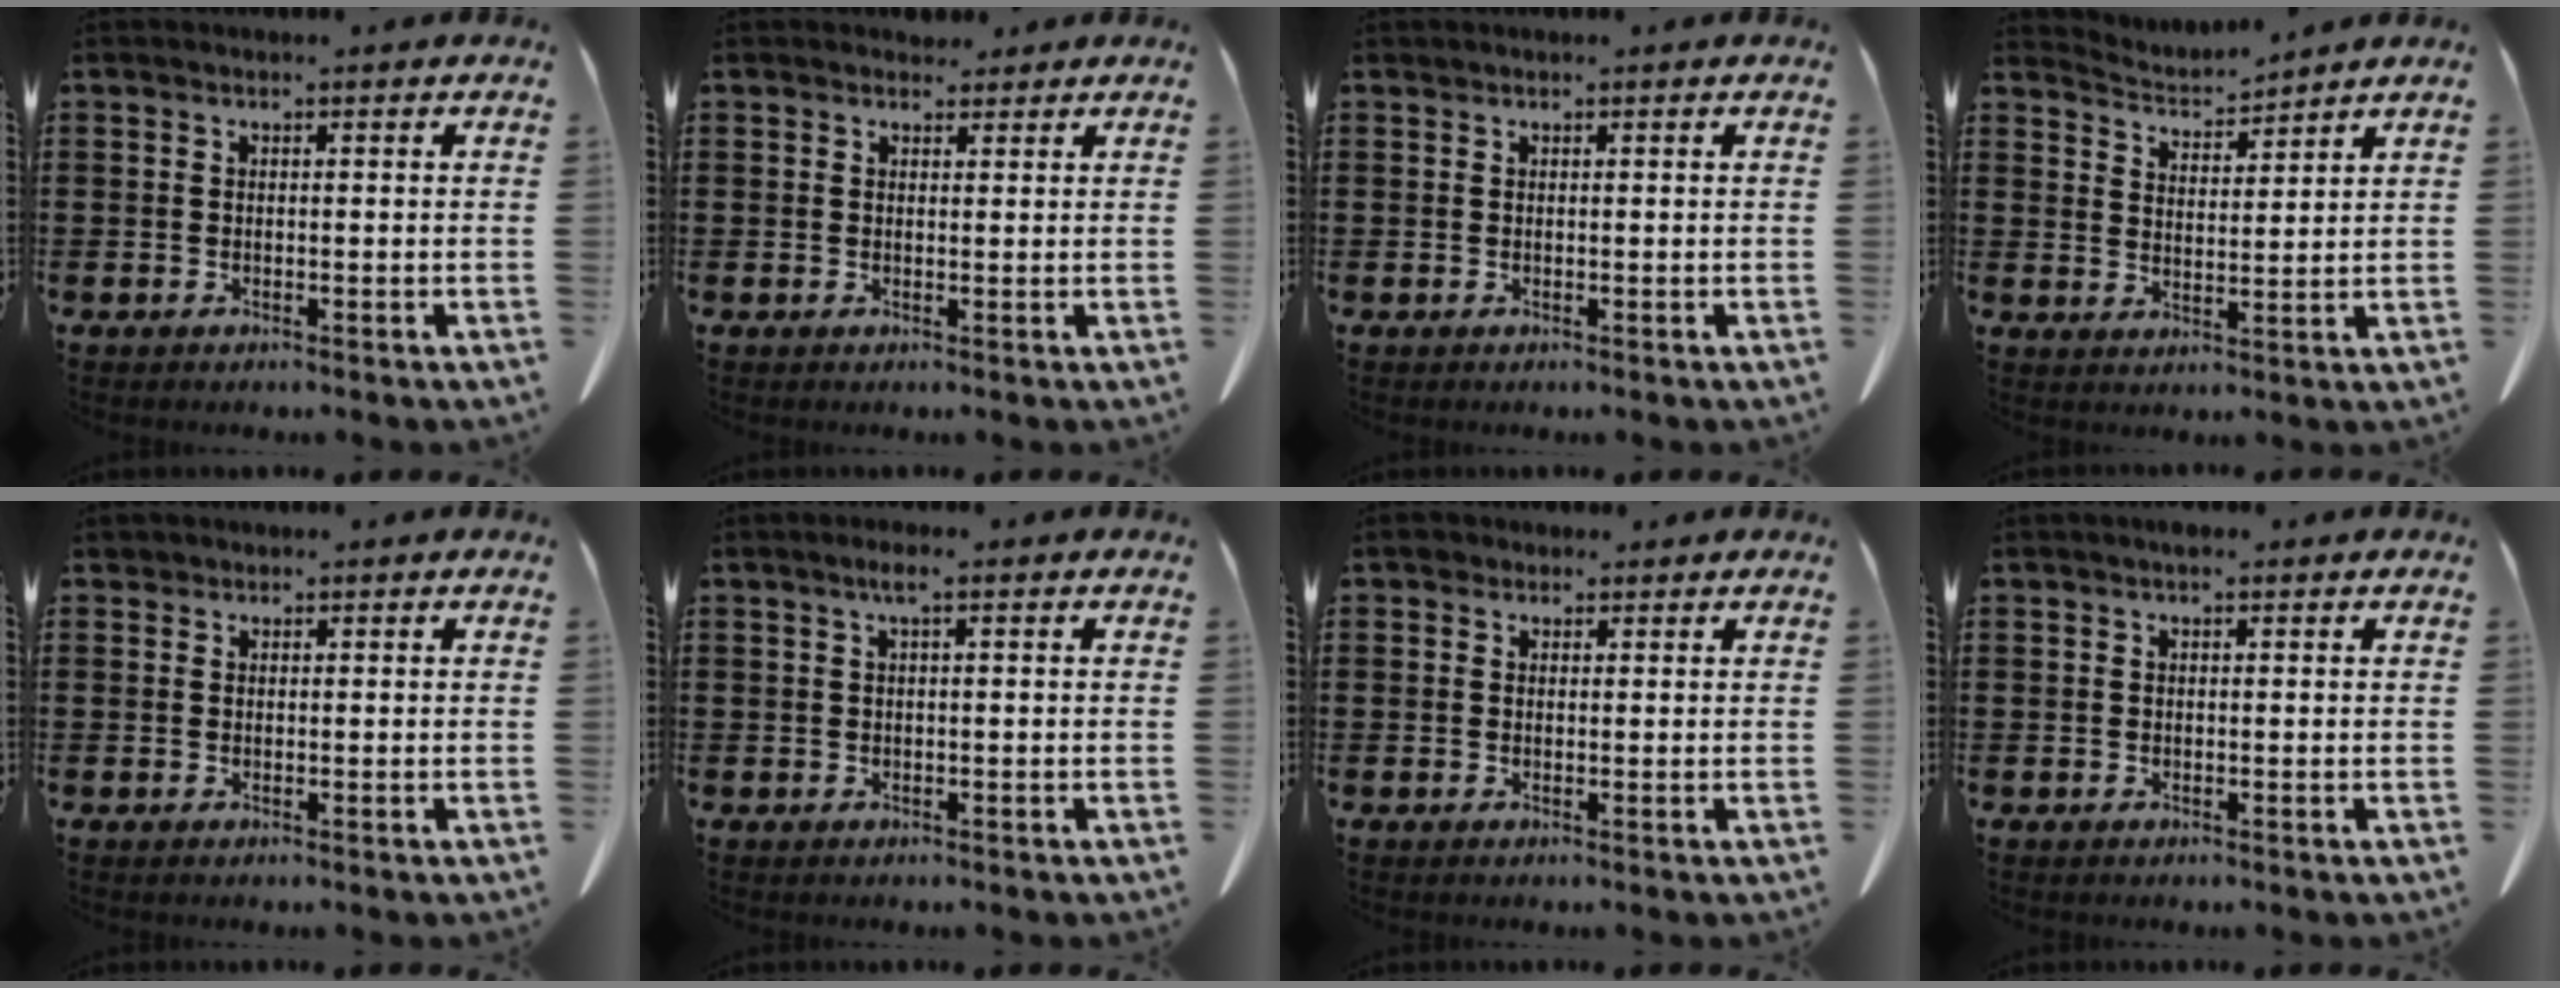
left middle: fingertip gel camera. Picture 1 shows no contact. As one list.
[{"total": 1.8, "force": [1.6, 0.8, 0.2], "torque": [0.000, 0.000, 0.030]}, {"total": 0.0}, {"total": 4.0, "force": [4.0, 0.2, 0.2], "torque": [-0.020, -0.025, 0.069]}, {"total": 0.6, "force": [0.5, 0.4, 0.1], "torque": [-0.004, 0.002, 0.010]}, {"total": 1.7, "force": [0.5, 0.1, 1.6], "torque": [-0.033, 0.003, 0.009]}, {"total": 1.4, "force": [1.1, 0.8, 0.3], "torque": [-0.010, 0.004, 0.021]}, {"total": 0.7, "force": [0.4, 0.3, 0.5], "torque": [-0.011, 0.003, 0.007]}]